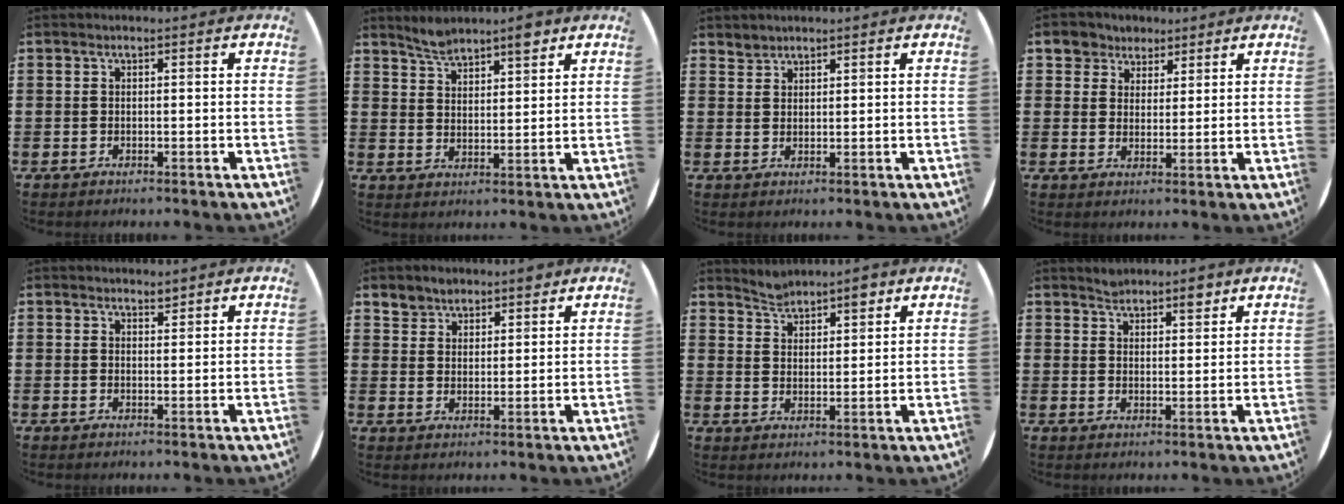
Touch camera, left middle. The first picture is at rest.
{"total": 5.5, "force": [4.9, 1.7, 2.0], "torque": [-0.039, -0.016, 0.087]}
{"total": 1.7, "force": [1.6, 0.5, -0.3], "torque": [0.003, 0.001, 0.032]}
{"total": 4.5, "force": [3.4, 2.9, -0.3], "torque": [-0.015, 0.006, 0.064]}
{"total": 1.5, "force": [1.5, 0.2, 0.1], "torque": [-0.002, 0.000, 0.028]}
{"total": 4.0, "force": [3.6, 1.9, 0.2], "torque": [-0.014, 0.000, 0.068]}
{"total": 4.2, "force": [3.9, 1.3, 0.8], "torque": [-0.023, -0.011, 0.072]}
{"total": 3.3, "force": [3.0, 1.0, 0.8], "torque": [-0.009, -0.007, 0.054]}